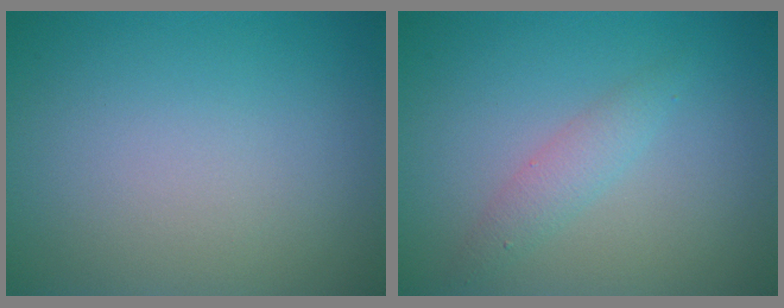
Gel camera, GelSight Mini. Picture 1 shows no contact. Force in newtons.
{"total": 1.7, "press": 1.7, "slide": 0.0}